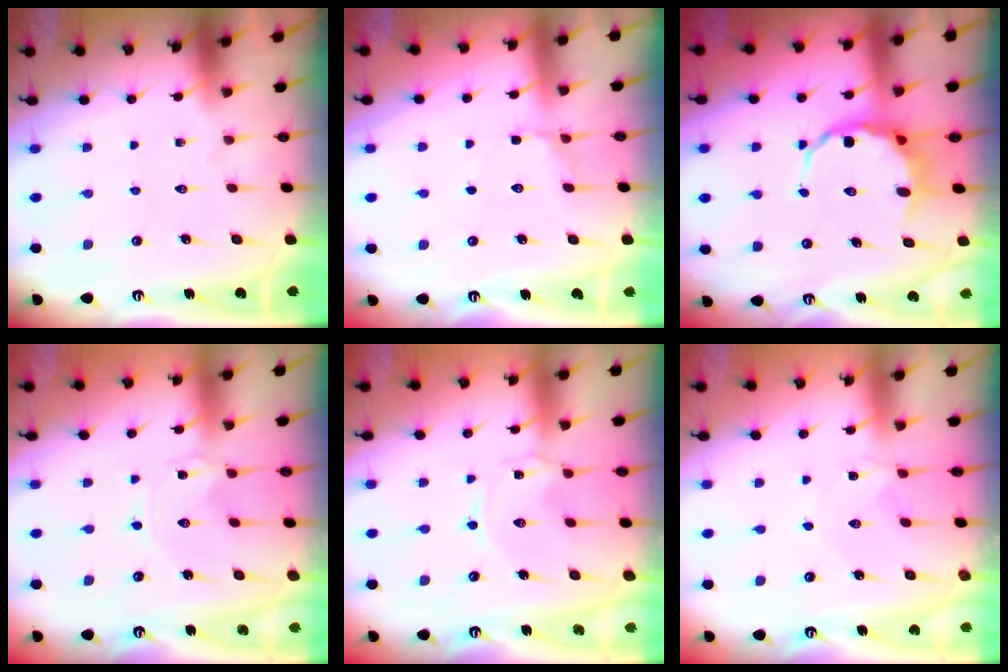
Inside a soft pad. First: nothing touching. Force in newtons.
{"total": 2.9, "press": 2.5, "slide": 1.5}
{"total": 7.1, "press": 6.9, "slide": 1.7}
{"total": 0.0}
{"total": 0.0}
{"total": 1.4, "press": 1.3, "slide": 0.4}